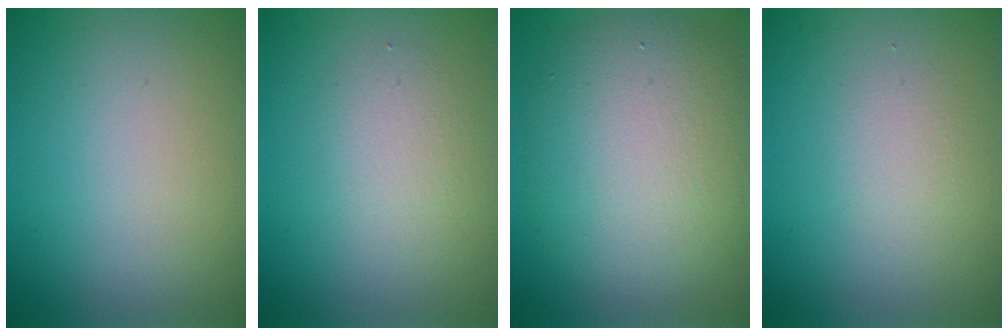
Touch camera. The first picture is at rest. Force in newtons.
{"total": 2.2, "press": 2.2, "slide": 0.1}
{"total": 7.8, "press": 7.8, "slide": 0.1}
{"total": 1.4, "press": 1.4, "slide": 0.0}